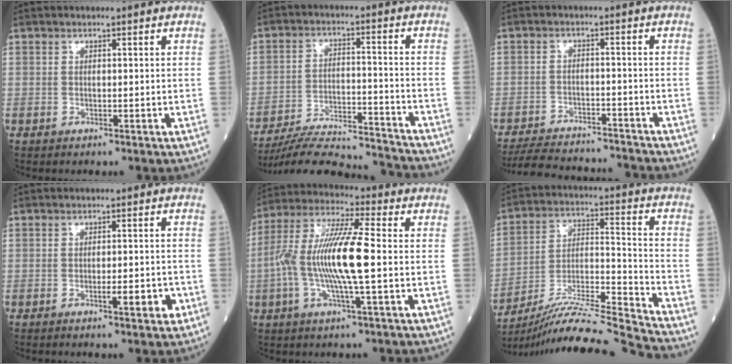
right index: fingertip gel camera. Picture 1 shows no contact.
{"total": 16.5, "force": [-16.1, 0.7, 3.5], "torque": [-0.066, 0.009, -0.247]}
{"total": 13.0, "force": [-12.4, 2.4, 3.1], "torque": [-0.055, 0.006, -0.180]}
{"total": 3.7, "force": [-1.5, 0.6, 3.4], "torque": [-0.049, -0.001, -0.019]}
{"total": 13.5, "force": [-1.5, 1.0, 13.4], "torque": [-0.271, 0.006, -0.037]}
{"total": 20.8, "force": [-19.5, -2.9, 6.7], "torque": [-0.132, -0.013, -0.329]}